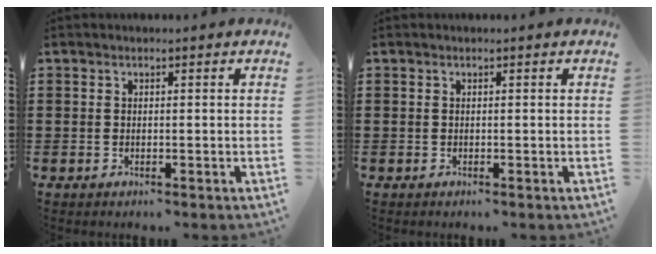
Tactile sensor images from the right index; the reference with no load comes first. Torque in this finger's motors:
{"motor_torque": [0.20, -0.13, -0.01, 0.02]}